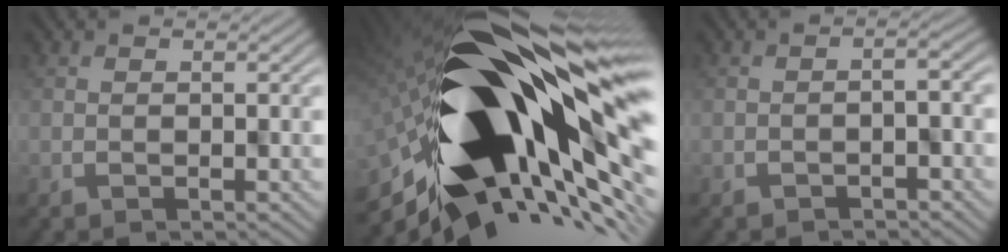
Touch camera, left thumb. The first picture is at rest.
{"total": 21.0, "force": [-1.6, 8.9, 18.9], "torque": [-0.351, -0.043, -0.022]}
{"total": 2.0, "force": [-1.5, 0.4, 1.3], "torque": [-0.021, 0.003, -0.021]}